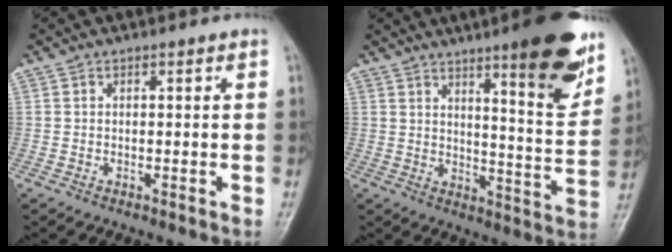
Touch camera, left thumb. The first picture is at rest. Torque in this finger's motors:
{"motor_torque": [1.73, 0.78, 1.60, -1.11, 0.34]}